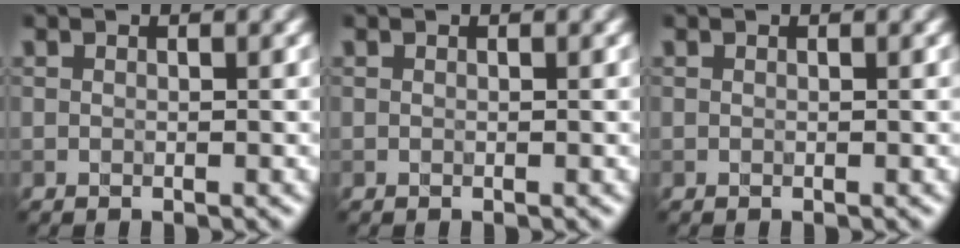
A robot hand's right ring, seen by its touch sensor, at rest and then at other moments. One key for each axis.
{"total": 0.0}
{"total": 0.0}